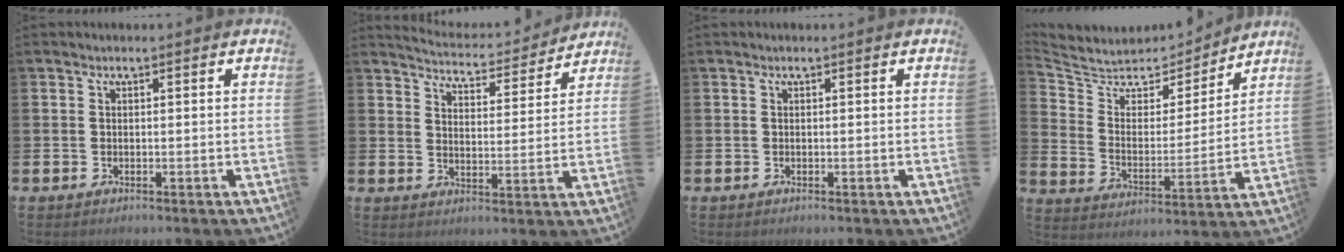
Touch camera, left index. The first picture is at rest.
{"total": 5.2, "force": [5.1, 0.5, 0.4], "torque": [-0.029, -0.041, 0.087]}
{"total": 0.0}
{"total": 6.2, "force": [5.6, 2.6, 0.5], "torque": [-0.058, -0.052, 0.095]}